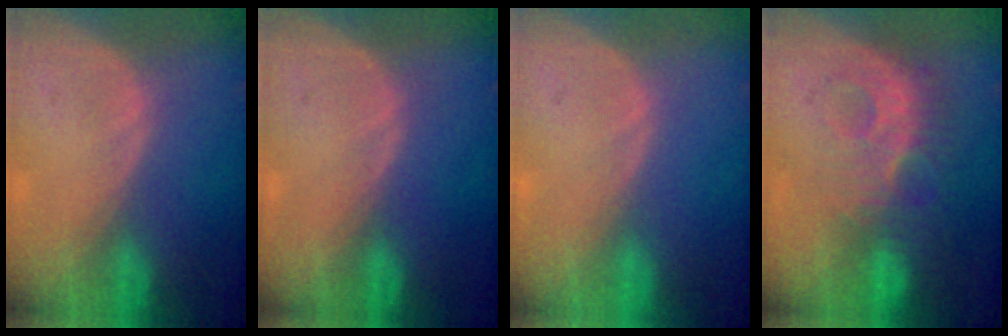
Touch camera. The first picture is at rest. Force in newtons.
{"total": 0.0}
{"total": 0.0}
{"total": 9.3, "press": 8.4, "slide": 4.0}